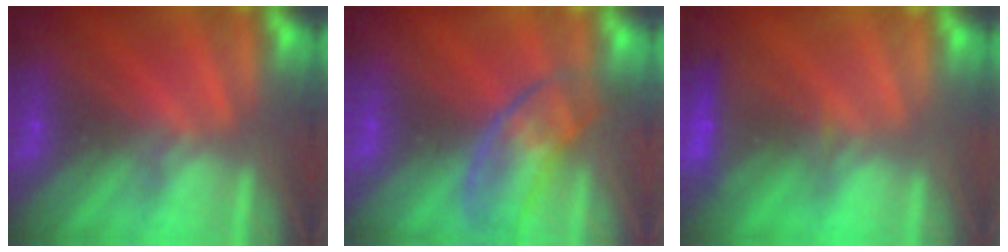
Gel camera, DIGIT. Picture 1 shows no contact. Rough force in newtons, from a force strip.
{"total": 2.8}
{"total": 5.8}